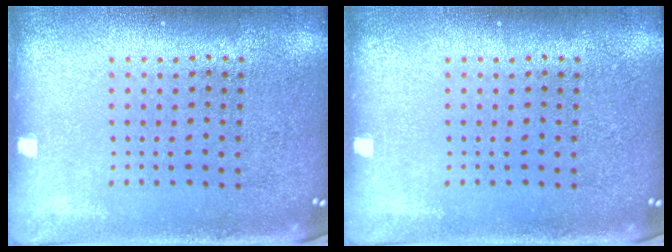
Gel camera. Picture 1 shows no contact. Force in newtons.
{"total": 0.0}